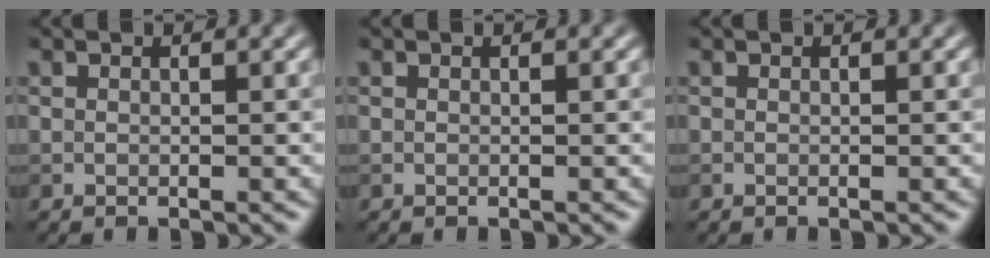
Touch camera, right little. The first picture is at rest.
{"total": 0.0}
{"total": 0.0}